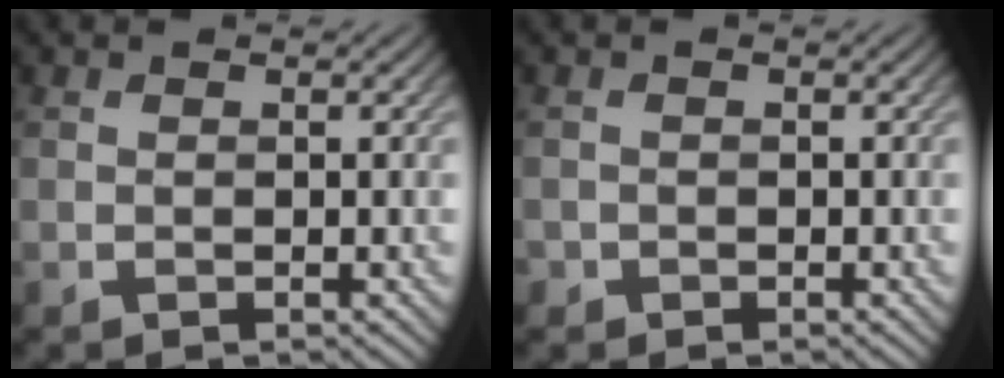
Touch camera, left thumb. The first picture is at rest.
{"total": 0.8, "force": [-0.4, 0.7, -0.1], "torque": [0.007, -0.004, -0.011]}